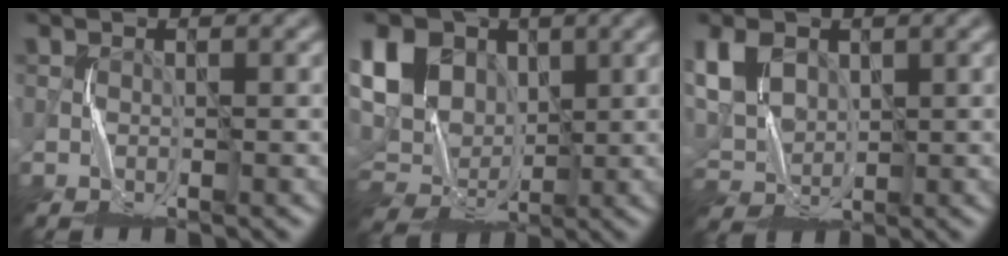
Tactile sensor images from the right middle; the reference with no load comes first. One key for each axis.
{"total": 11.6, "fx": 3.2, "fy": 8.8, "fz": 6.9, "tx": -0.159, "ty": 0.027, "tz": 0.042}
{"total": 5.7, "fx": 2.1, "fy": 4.0, "fz": 3.5, "tx": -0.098, "ty": 0.008, "tz": 0.036}